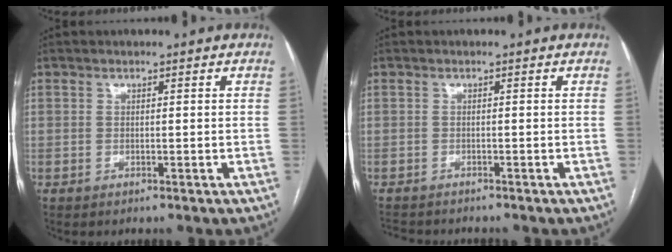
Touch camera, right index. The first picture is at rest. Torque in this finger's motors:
{"motor_torque": [-2.14, 0.00, -1.05, -0.21]}